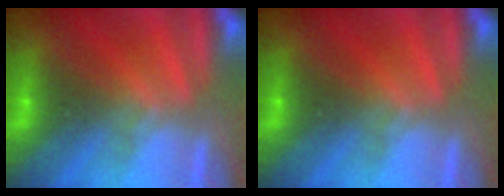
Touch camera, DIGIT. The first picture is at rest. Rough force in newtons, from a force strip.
{"total": 0.0}